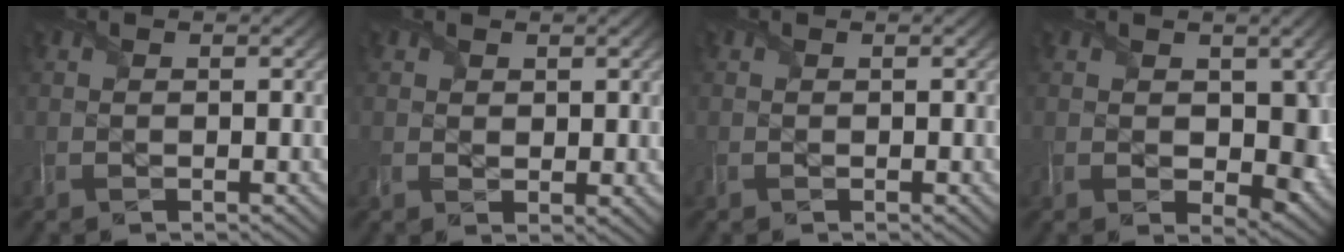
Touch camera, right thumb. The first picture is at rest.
{"total": 1.4, "force": [0.8, 1.1, 0.3], "torque": [-0.003, -0.004, 0.017]}
{"total": 0.0}
{"total": 6.6, "force": [0.0, 4.6, 4.7], "torque": [-0.085, -0.019, 0.003]}